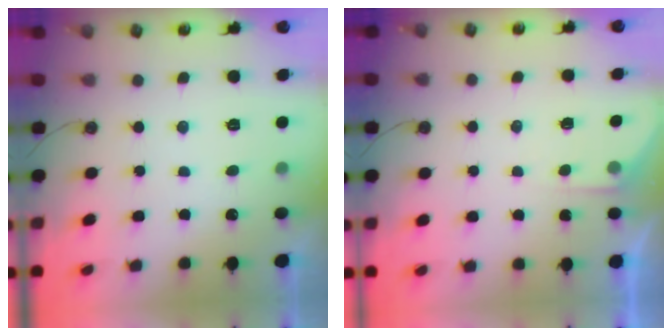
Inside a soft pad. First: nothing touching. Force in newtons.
{"total": 2.0, "press": 2.0, "slide": 0.3}